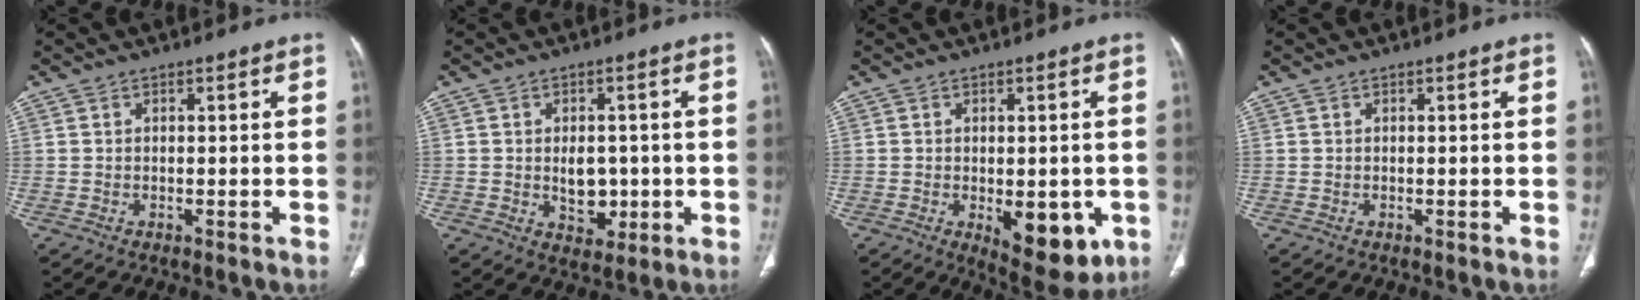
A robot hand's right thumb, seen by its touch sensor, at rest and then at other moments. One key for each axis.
{"total": 6.1, "fx": -0.5, "fy": 4.3, "fz": 4.3, "tx": -0.035, "ty": -0.002, "tz": 0.004}
{"total": 10.1, "fx": -2.9, "fy": 5.0, "fz": 8.4, "tx": -0.081, "ty": -0.009, "tz": -0.026}
{"total": 0.0}